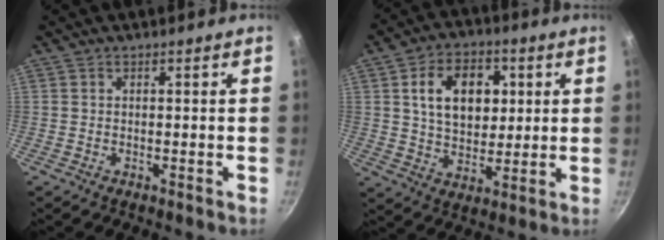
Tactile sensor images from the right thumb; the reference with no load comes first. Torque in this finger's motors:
{"motor_torque": [-0.67, 1.95, 1.22, -0.07, 0.11]}